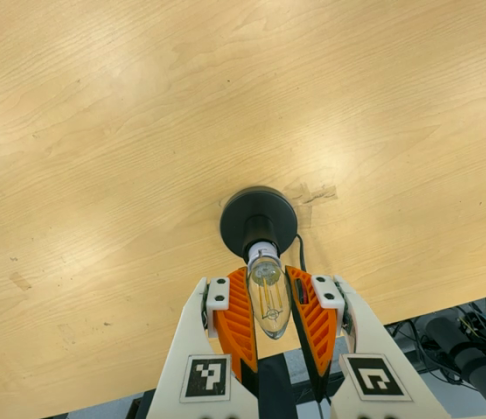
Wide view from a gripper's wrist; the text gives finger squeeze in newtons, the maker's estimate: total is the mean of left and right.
{"total": 12.2, "left": 11.9, "right": 12.5}